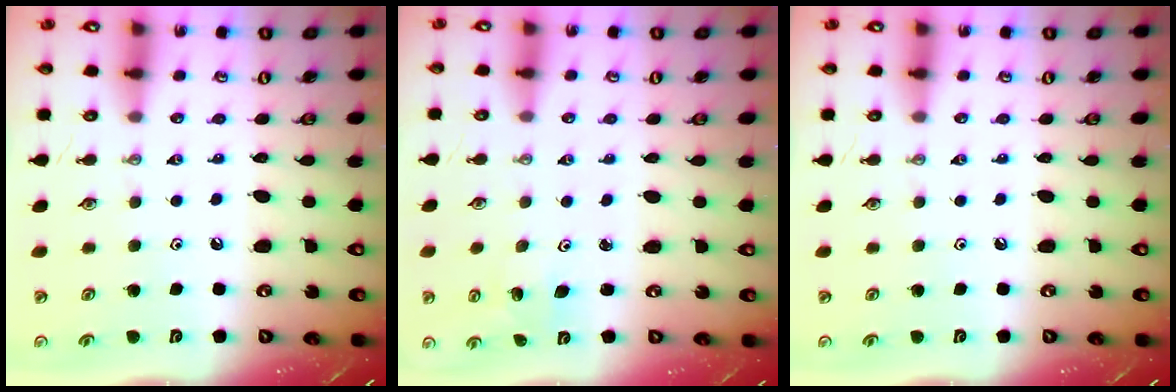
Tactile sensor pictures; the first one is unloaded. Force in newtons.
{"total": 1.5, "press": 1.5, "slide": 0.1}
{"total": 0.0}